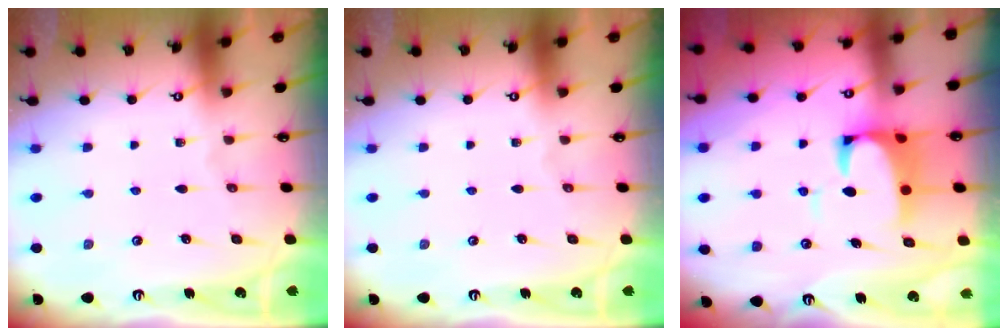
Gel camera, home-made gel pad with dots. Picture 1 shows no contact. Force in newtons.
{"total": 0.0}
{"total": 5.8, "press": 5.7, "slide": 1.3}